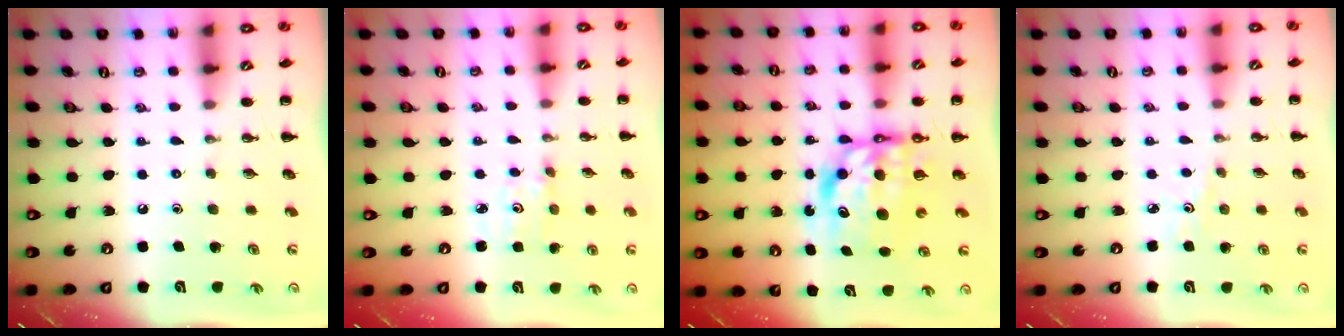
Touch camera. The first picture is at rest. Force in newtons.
{"total": 2.4, "press": 2.3, "slide": 0.8}
{"total": 9.6, "press": 9.3, "slide": 2.6}
{"total": 2.2, "press": 2.1, "slide": 0.7}